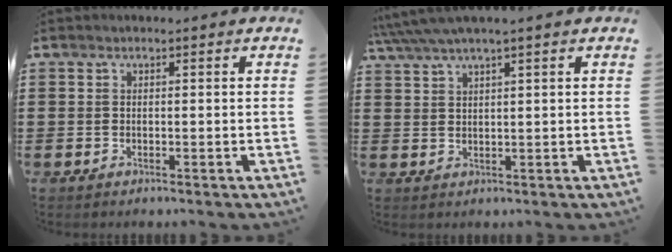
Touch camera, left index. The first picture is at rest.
{"total": 2.7, "force": [2.0, 0.0, 1.8], "torque": [-0.040, 0.000, 0.035]}